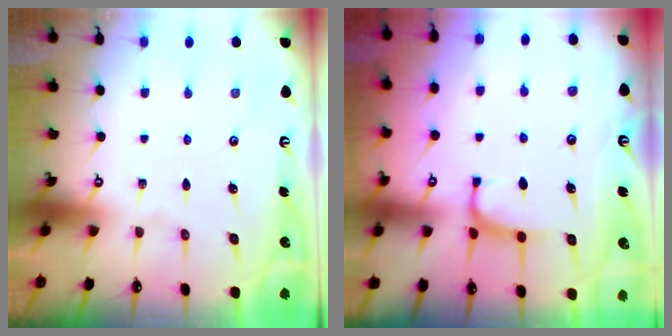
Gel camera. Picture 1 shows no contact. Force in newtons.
{"total": 0.6, "press": 0.1, "slide": 0.6}